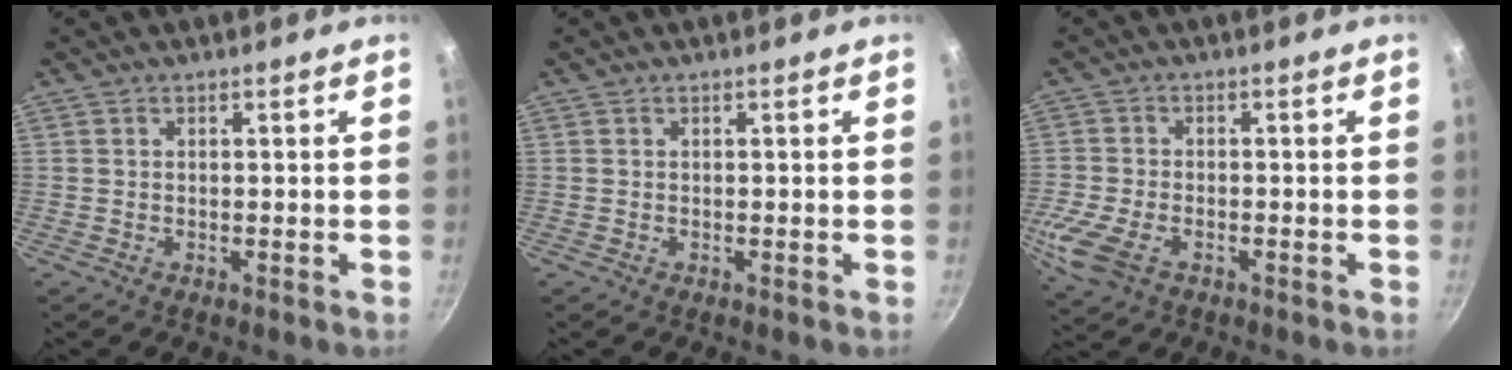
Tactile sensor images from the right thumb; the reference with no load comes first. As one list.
[{"total": 0.0}, {"total": 8.2, "force": [-3.4, 4.8, 5.8], "torque": [-0.140, -0.002, -0.071]}]